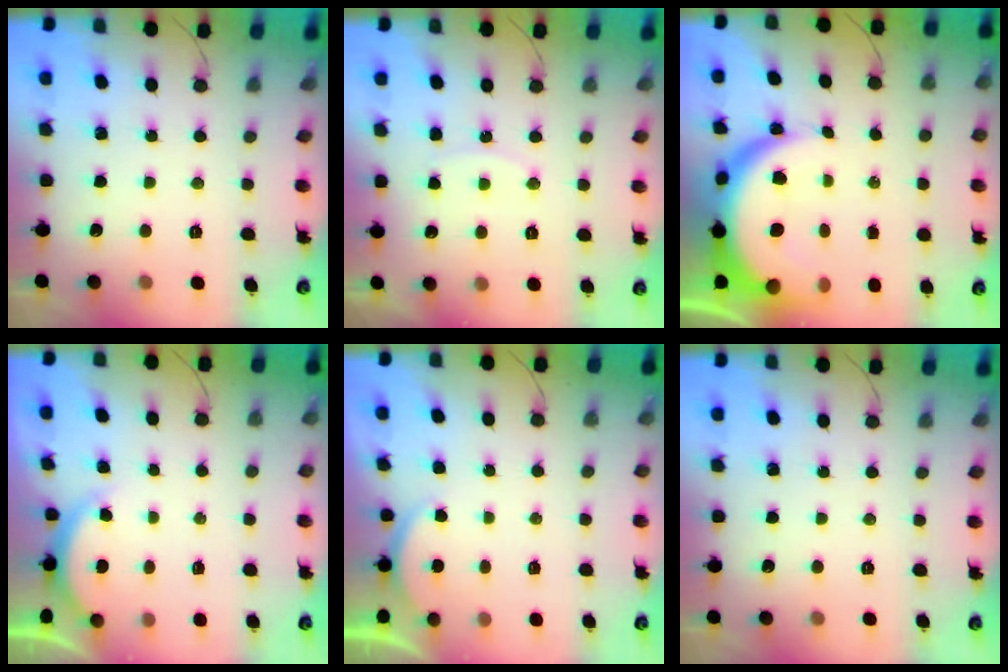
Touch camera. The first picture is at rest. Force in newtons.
{"total": 7.7, "press": 7.7, "slide": 0.6}
{"total": 13.2, "press": 13.1, "slide": 1.4}
{"total": 1.7, "press": 1.7, "slide": 0.4}
{"total": 2.0, "press": 1.9, "slide": 0.6}
{"total": 0.0}